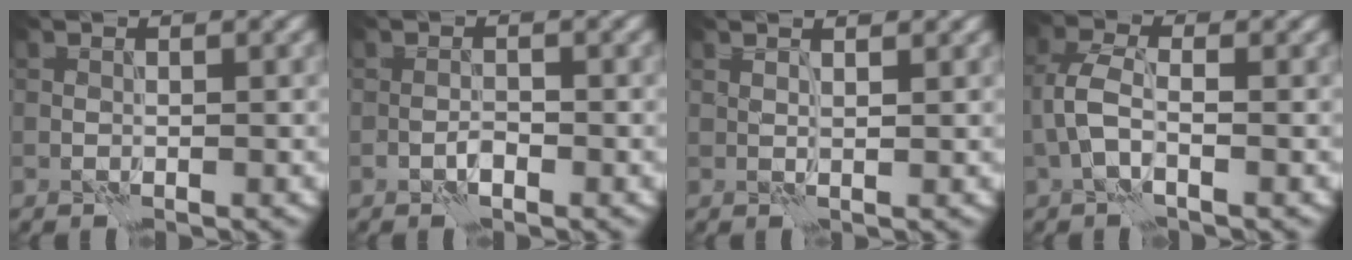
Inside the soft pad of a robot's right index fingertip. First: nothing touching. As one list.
[{"total": 1.1, "force": [-0.7, 0.4, 0.8], "torque": [-0.015, 0.004, -0.015]}, {"total": 2.1, "force": [1.6, 0.7, 1.3], "torque": [-0.012, 0.003, 0.003]}, {"total": 3.2, "force": [-0.9, 1.4, 2.7], "torque": [-0.064, 0.008, -0.026]}]